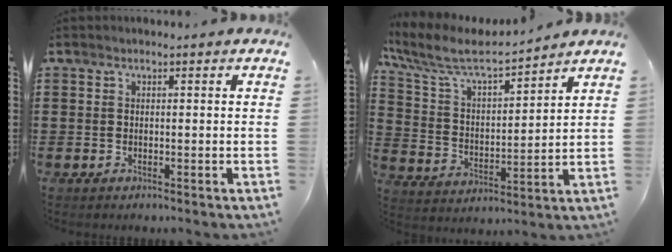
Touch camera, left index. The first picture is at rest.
{"total": 7.1, "force": [6.1, 1.3, 3.5], "torque": [-0.095, -0.034, 0.100]}